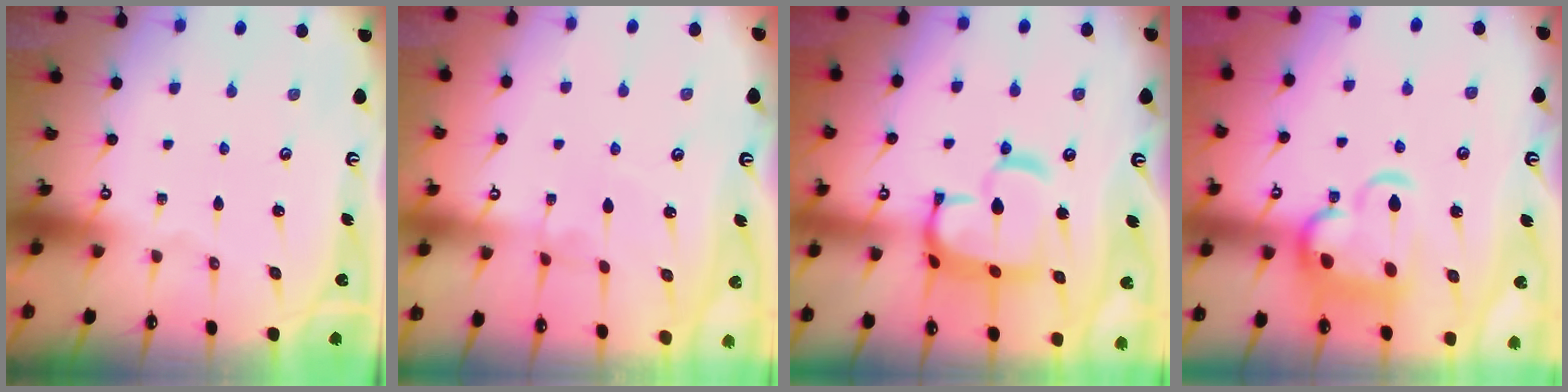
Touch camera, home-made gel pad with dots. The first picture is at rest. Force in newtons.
{"total": 2.8, "press": 2.7, "slide": 0.4}
{"total": 11.8, "press": 11.7, "slide": 1.3}
{"total": 7.1, "press": 7.0, "slide": 1.1}